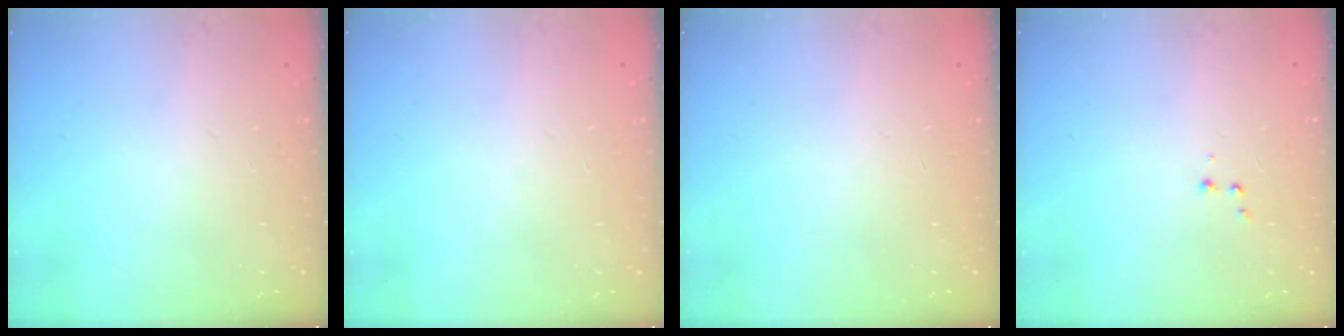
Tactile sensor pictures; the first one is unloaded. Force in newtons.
{"total": 0.0}
{"total": 0.0}
{"total": 2.6, "press": 2.5, "slide": 0.6}